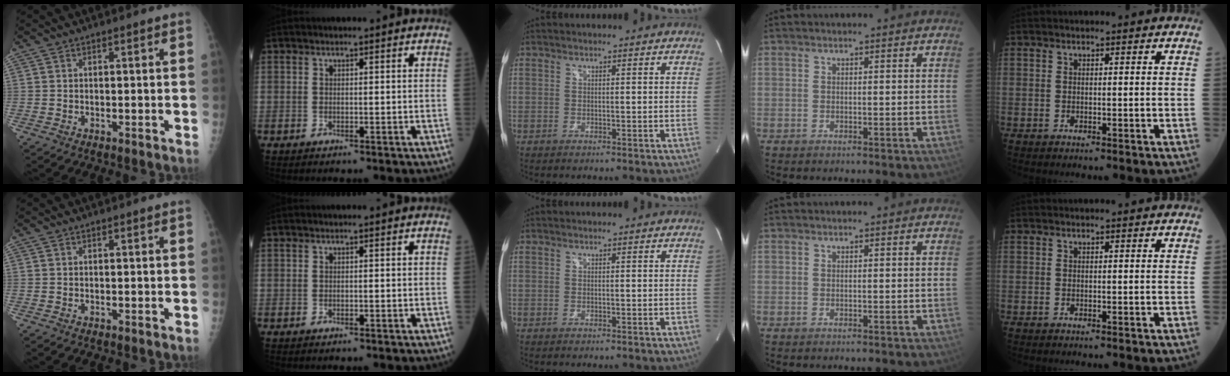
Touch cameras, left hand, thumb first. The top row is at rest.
{}